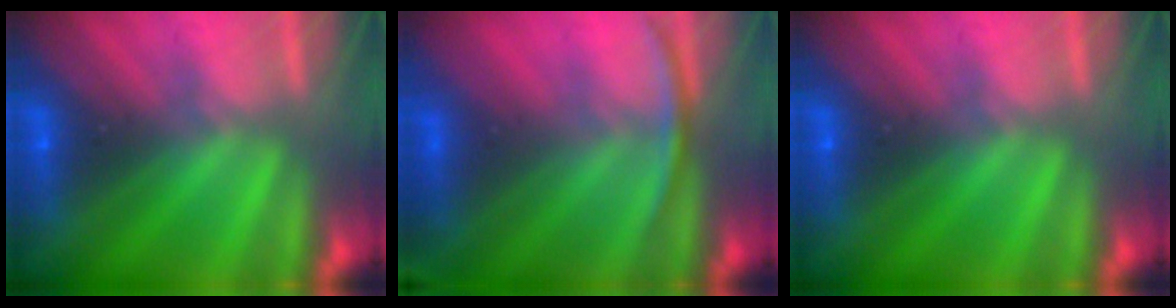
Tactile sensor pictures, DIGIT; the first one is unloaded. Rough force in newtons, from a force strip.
{"total": 2.8}
{"total": 0.0}